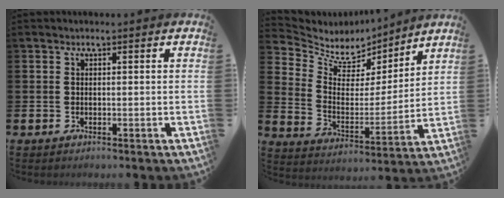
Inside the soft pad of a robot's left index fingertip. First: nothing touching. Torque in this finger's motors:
{"motor_torque": [0.06, -0.24, 0.01, -0.01]}